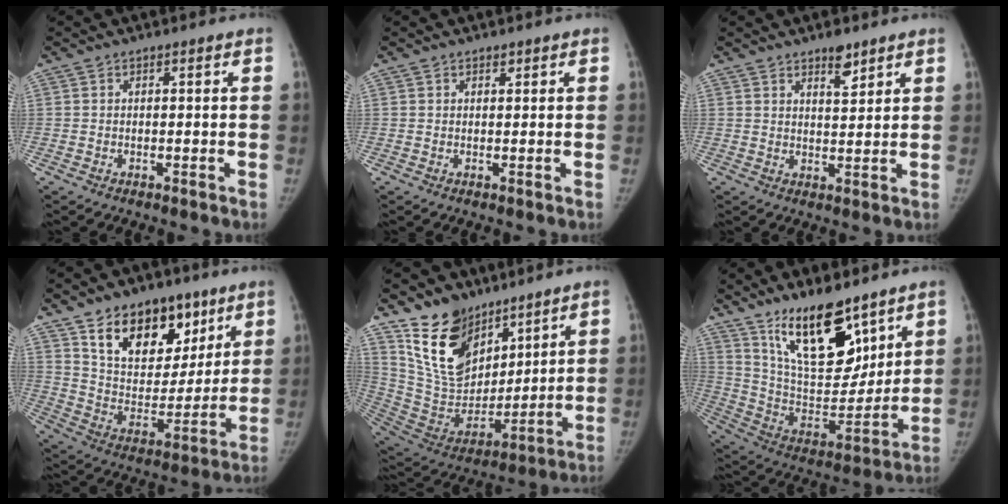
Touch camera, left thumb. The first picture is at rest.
{"total": 0.8, "force": [0.6, 0.5, 0.2], "torque": [0.003, -0.004, 0.008]}
{"total": 4.2, "force": [3.1, 1.6, 2.4], "torque": [-0.024, -0.022, 0.050]}
{"total": 19.8, "force": [11.4, 12.3, 10.6], "torque": [-0.110, -0.054, 0.194]}
{"total": 17.7, "force": [11.7, 10.5, 7.9], "torque": [-0.099, -0.068, 0.236]}
{"total": 20.8, "force": [13.6, 8.8, 13.1], "torque": [-0.167, -0.085, 0.248]}